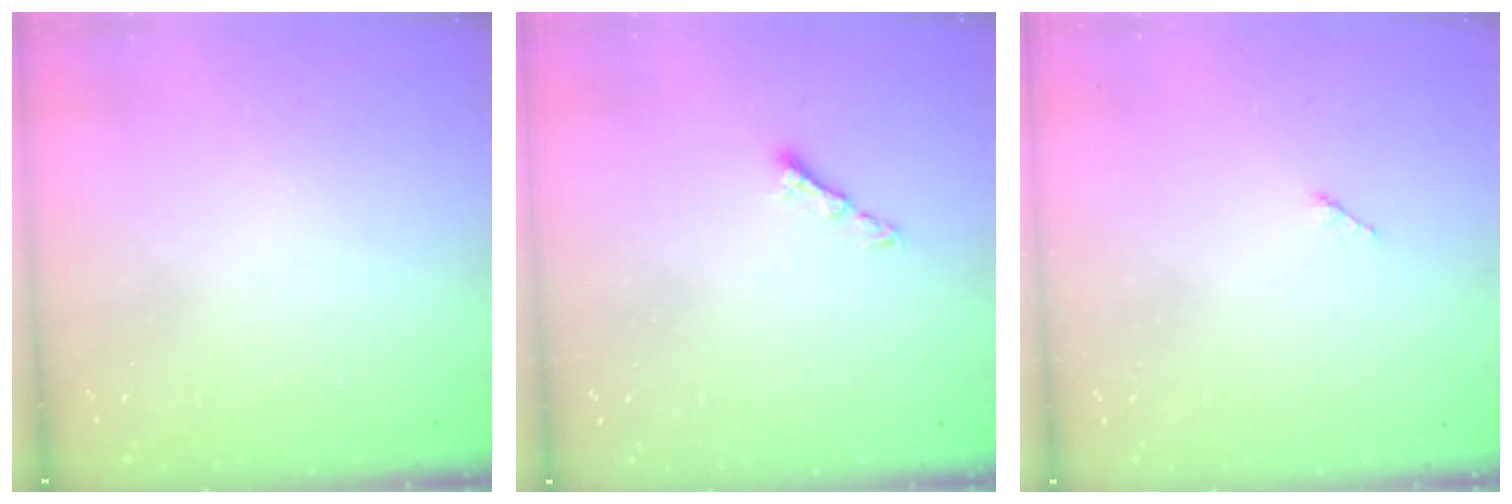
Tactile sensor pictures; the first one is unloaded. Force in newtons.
{"total": 3.4, "press": 3.3, "slide": 0.6}
{"total": 2.5, "press": 2.5, "slide": 0.3}